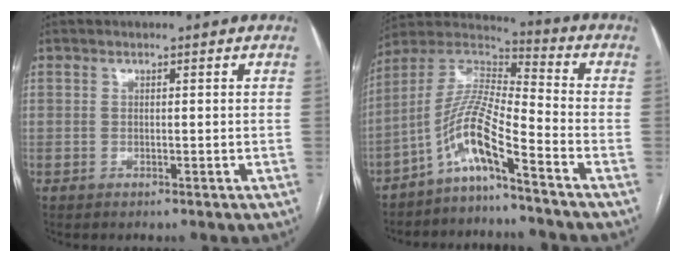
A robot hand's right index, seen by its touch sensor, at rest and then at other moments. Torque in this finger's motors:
{"motor_torque": [0.75, -0.67, 0.75, 0.18]}